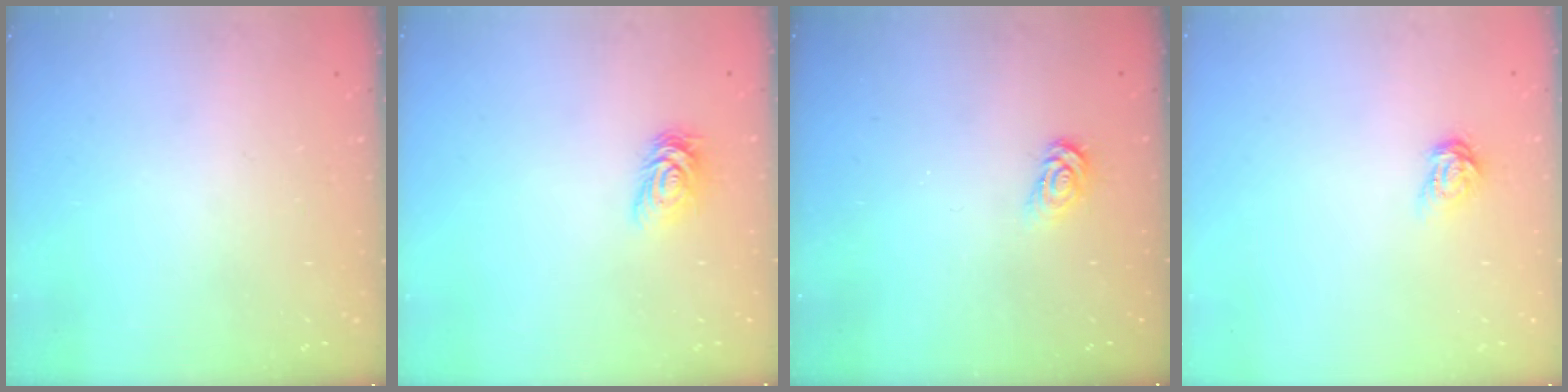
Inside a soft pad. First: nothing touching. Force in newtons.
{"total": 5.1, "press": 5.1, "slide": 0.3}
{"total": 3.1, "press": 3.1, "slide": 0.4}
{"total": 3.9, "press": 3.9, "slide": 0.4}